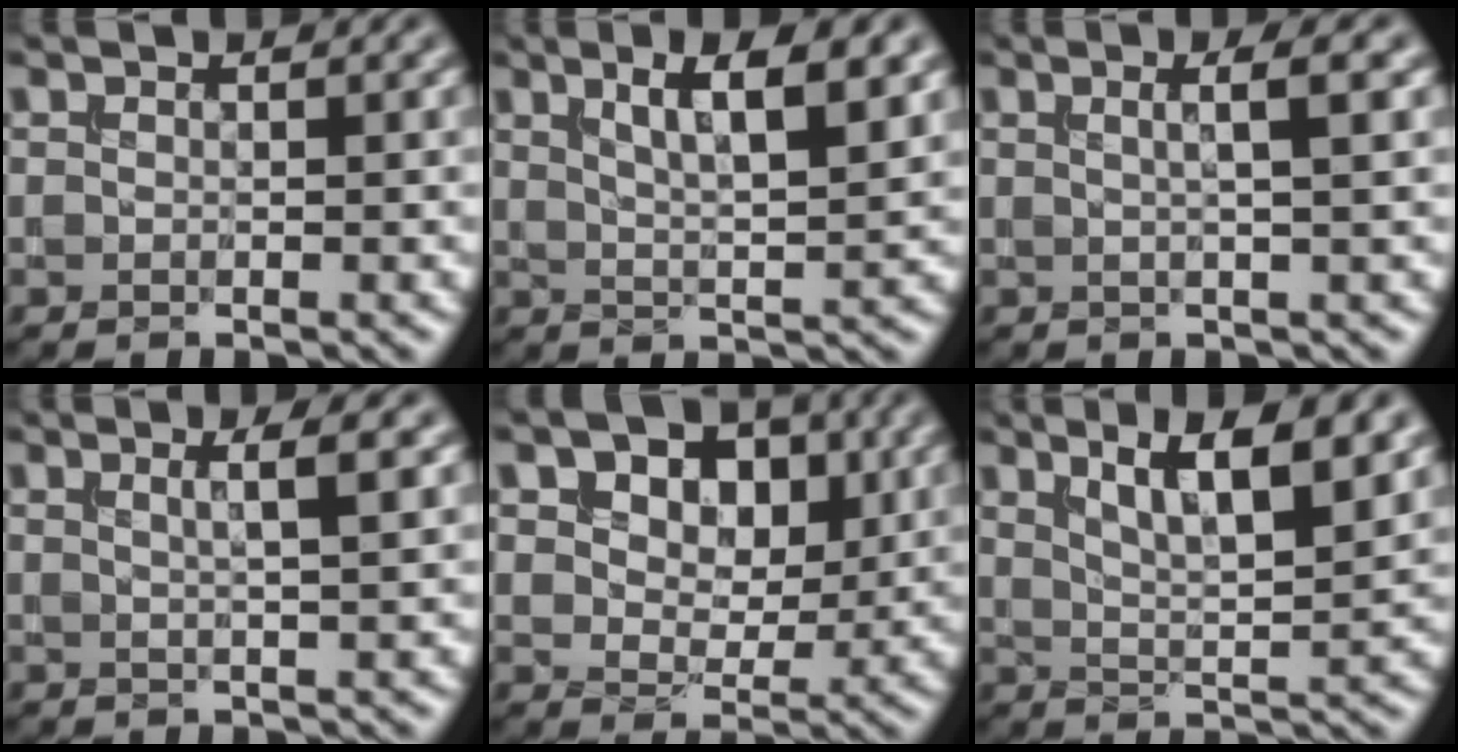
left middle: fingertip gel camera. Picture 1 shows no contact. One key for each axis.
{"total": 5.3, "fx": 2.6, "fy": 1.4, "fz": 4.4, "tx": -0.059, "ty": 0.000, "tz": 0.043}
{"total": 2.8, "fx": 0.7, "fy": 0.8, "fz": 2.6, "tx": -0.027, "ty": 0.008, "tz": 0.000}
{"total": 2.7, "fx": 0.9, "fy": 0.8, "fz": 2.4, "tx": -0.022, "ty": 0.008, "tz": 0.004}
{"total": 8.6, "fx": 3.8, "fy": 5.8, "fz": 5.1, "tx": -0.078, "ty": 0.007, "tz": 0.050}
{"total": 6.5, "fx": 3.5, "fy": 1.6, "fz": 5.2, "tx": -0.072, "ty": 0.002, "tz": 0.060}